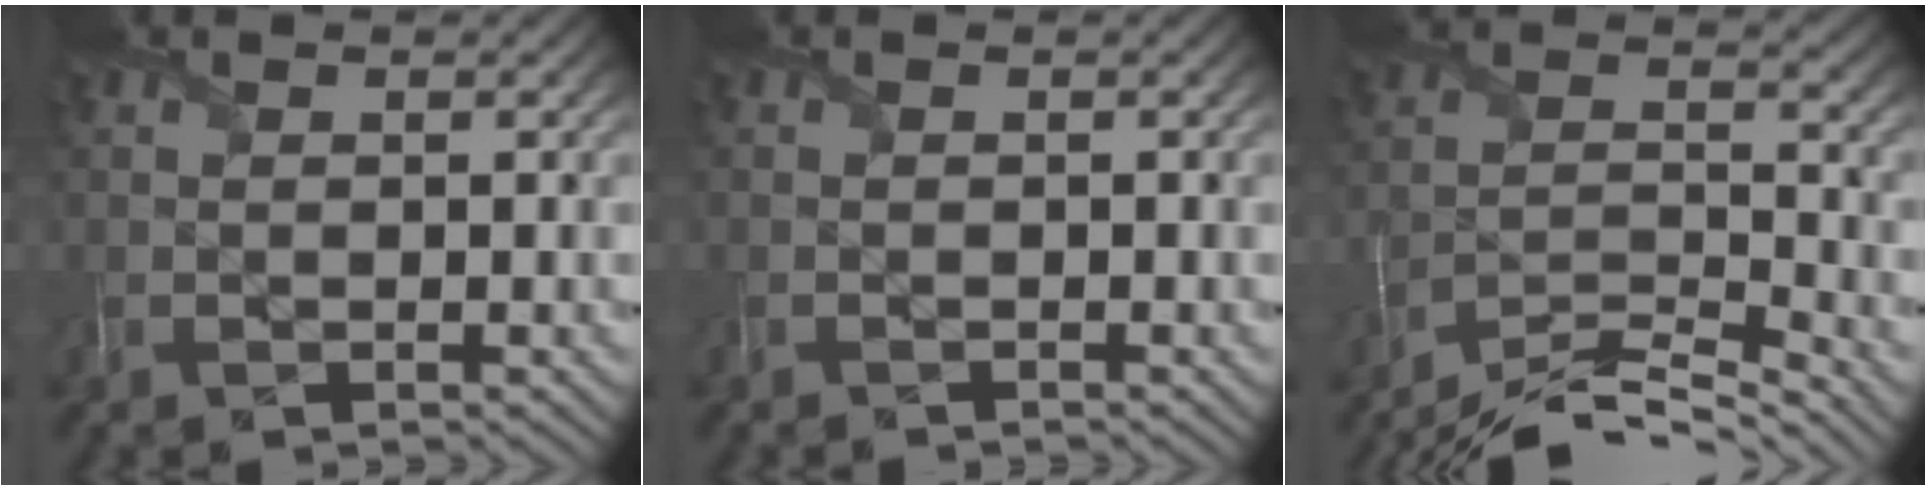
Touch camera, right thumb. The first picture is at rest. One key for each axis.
{"total": 0.9, "fx": -0.8, "fy": 0.2, "fz": -0.5, "tx": 0.008, "ty": -0.005, "tz": -0.021}
{"total": 10.2, "fx": -9.5, "fy": 1.2, "fz": 3.5, "tx": -0.059, "ty": 0.005, "tz": -0.177}